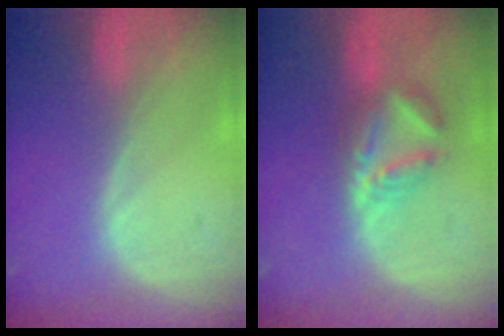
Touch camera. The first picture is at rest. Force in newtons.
{"total": 5.7, "press": 5.6, "slide": 1.2}